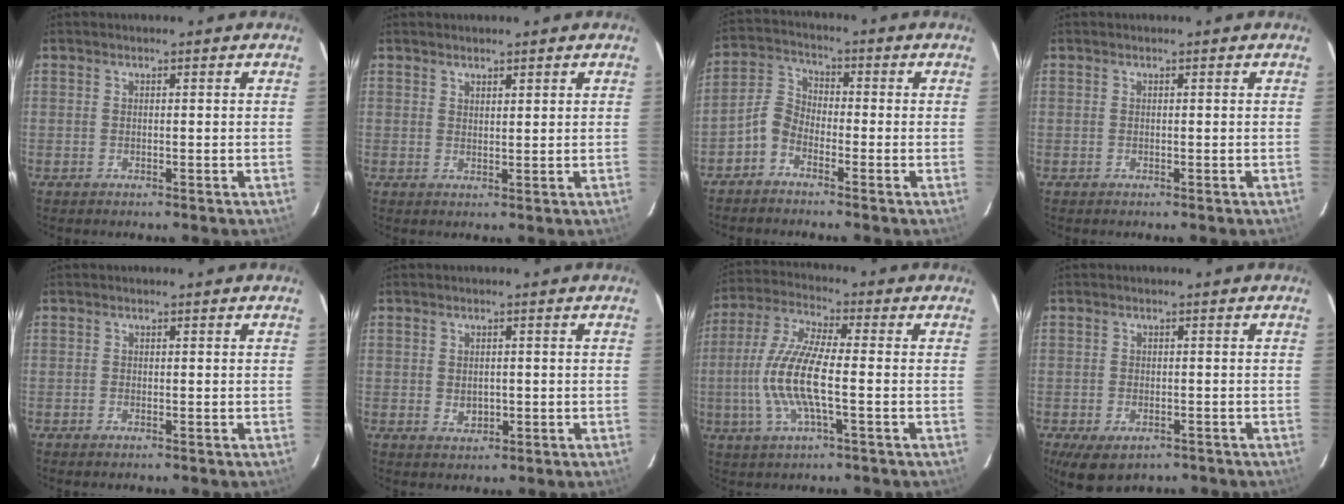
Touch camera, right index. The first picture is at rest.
{"total": 1.8, "force": [1.5, 0.5, 0.7], "torque": [-0.009, 0.001, 0.026]}
{"total": 4.8, "force": [-3.2, 2.9, 2.2], "torque": [-0.053, 0.020, -0.073]}
{"total": 0.0}
{"total": 0.5, "force": [-0.4, 0.3, 0.2], "torque": [-0.004, 0.000, -0.009]}
{"total": 2.8, "force": [-0.3, 2.2, 1.7], "torque": [-0.026, -0.002, -0.001]}
{"total": 12.4, "force": [-2.1, 2.6, 11.9], "torque": [-0.251, -0.002, -0.045]}
{"total": 6.9, "force": [-4.2, 3.8, 4.0], "torque": [-0.082, -0.020, -0.060]}